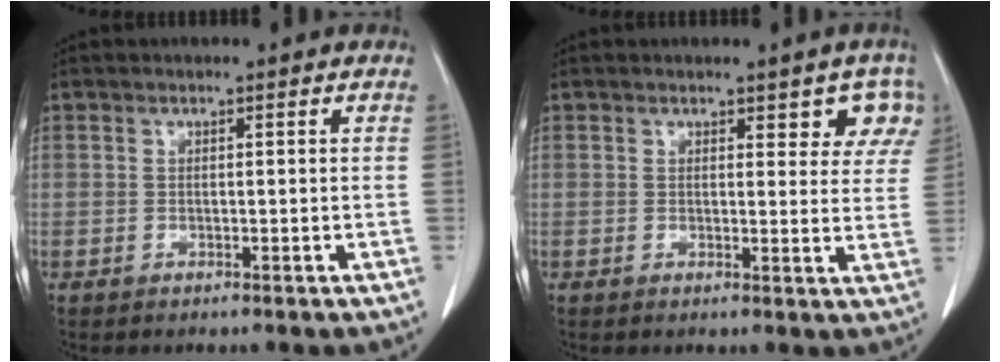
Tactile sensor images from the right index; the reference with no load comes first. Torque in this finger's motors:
{"motor_torque": [0.14, 0.18, 0.03, 0.01]}